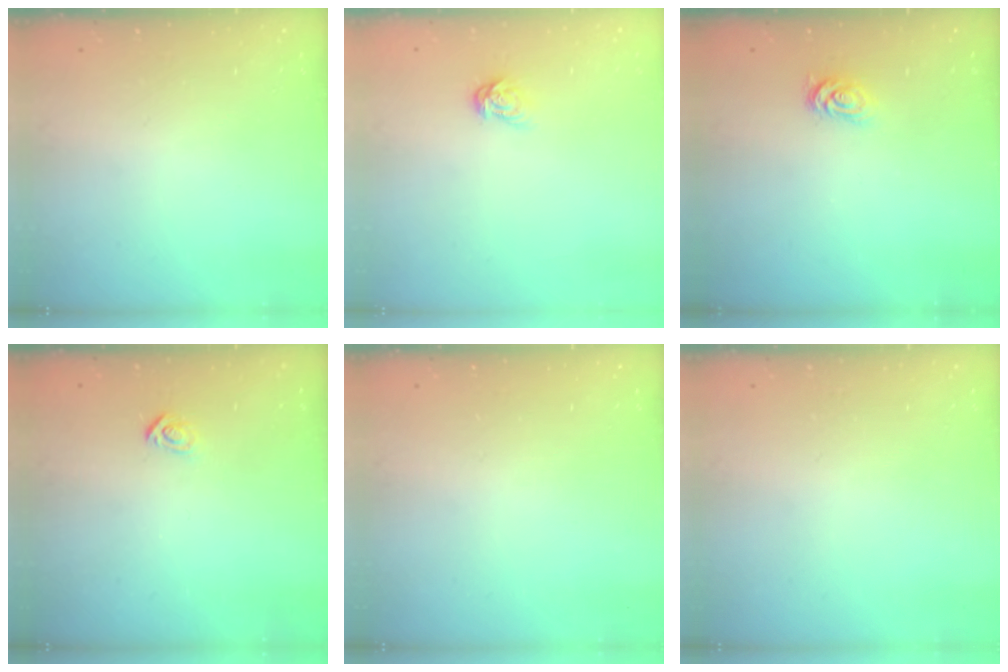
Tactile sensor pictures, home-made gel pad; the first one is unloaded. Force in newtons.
{"total": 4.8, "press": 4.7, "slide": 0.5}
{"total": 1.8, "press": 1.8, "slide": 0.3}
{"total": 3.6, "press": 3.6, "slide": 0.4}
{"total": 0.0}
{"total": 0.0}